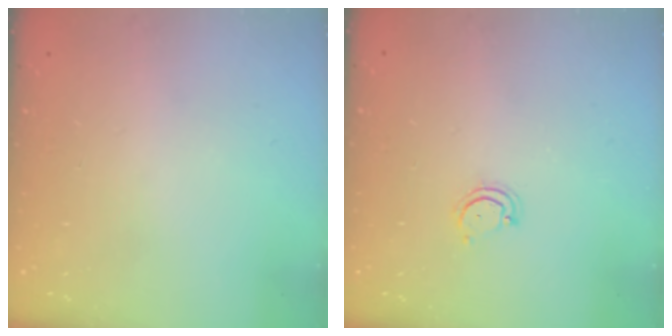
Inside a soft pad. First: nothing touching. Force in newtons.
{"total": 3.8, "press": 3.8, "slide": 0.2}